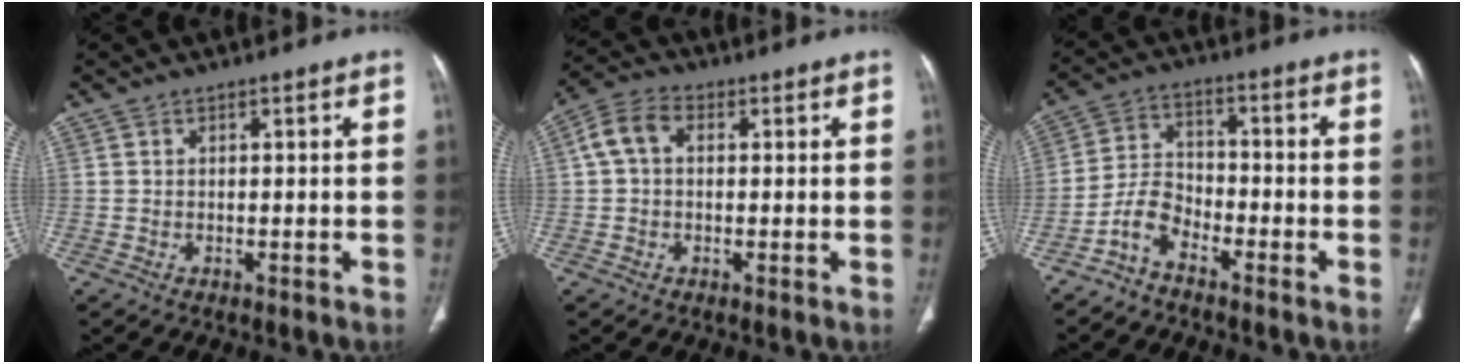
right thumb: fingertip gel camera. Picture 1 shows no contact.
{"total": 6.0, "force": [1.0, 4.3, 4.1], "torque": [-0.079, 0.022, 0.012]}
{"total": 5.7, "force": [-4.2, 2.6, 2.8], "torque": [-0.049, 0.039, -0.095]}